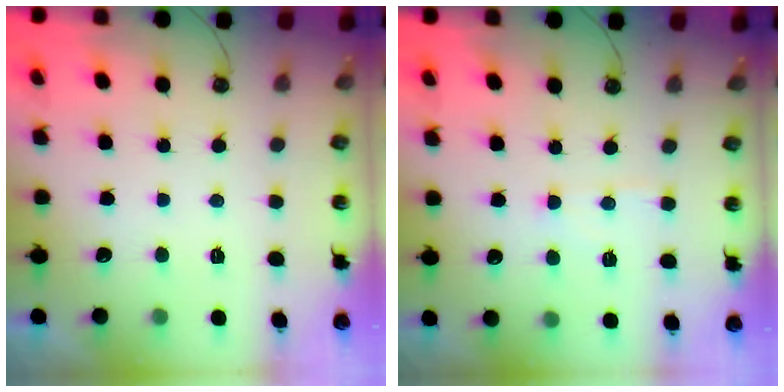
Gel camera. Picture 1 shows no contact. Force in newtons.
{"total": 5.4, "press": 5.3, "slide": 0.8}